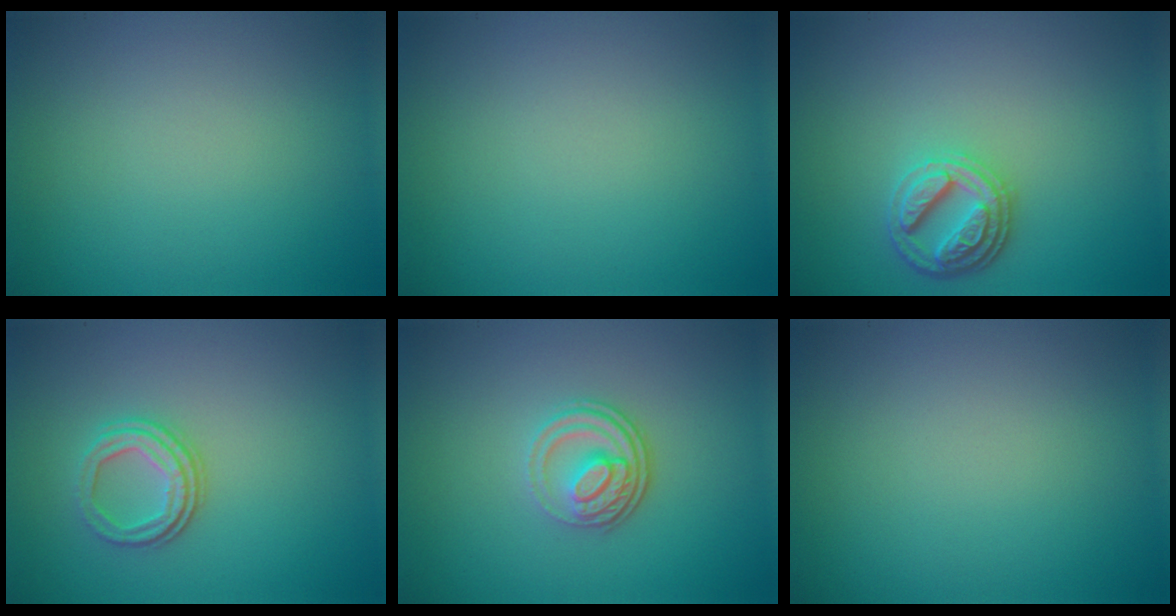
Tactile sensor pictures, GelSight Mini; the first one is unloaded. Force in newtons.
{"total": 0.0}
{"total": 3.5, "press": 3.1, "slide": 1.6}
{"total": 2.9, "press": 2.3, "slide": 1.7}
{"total": 3.6, "press": 2.7, "slide": 2.3}
{"total": 0.0}